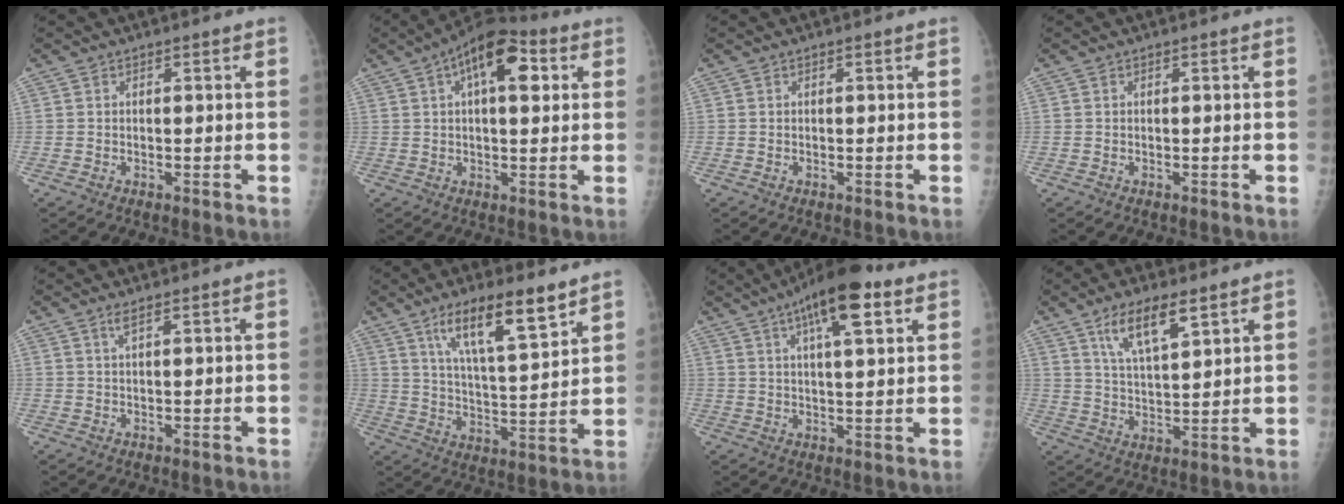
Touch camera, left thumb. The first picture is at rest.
{"total": 12.7, "force": [4.3, 6.1, 10.2], "torque": [-0.127, 0.017, 0.059]}
{"total": 0.0}
{"total": 0.0}
{"total": 1.2, "force": [0.7, 0.0, 0.9], "torque": [-0.018, 0.004, 0.016]}
{"total": 13.7, "force": [8.5, 3.3, 10.3], "torque": [-0.158, -0.043, 0.151]}
{"total": 12.8, "force": [6.6, 3.8, 10.3], "torque": [-0.146, -0.008, 0.098]}
{"total": 9.3, "force": [5.5, 3.1, 6.9], "torque": [-0.111, -0.028, 0.107]}